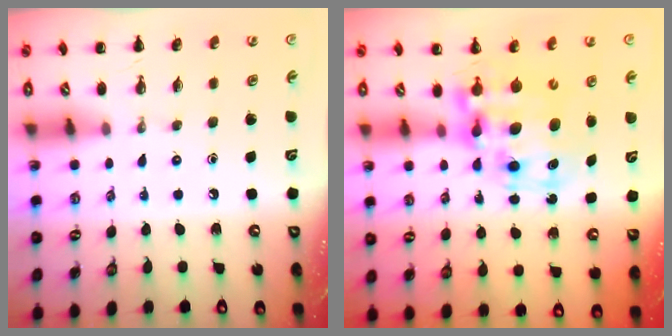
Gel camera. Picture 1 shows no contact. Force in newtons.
{"total": 11.7, "press": 11.4, "slide": 2.8}